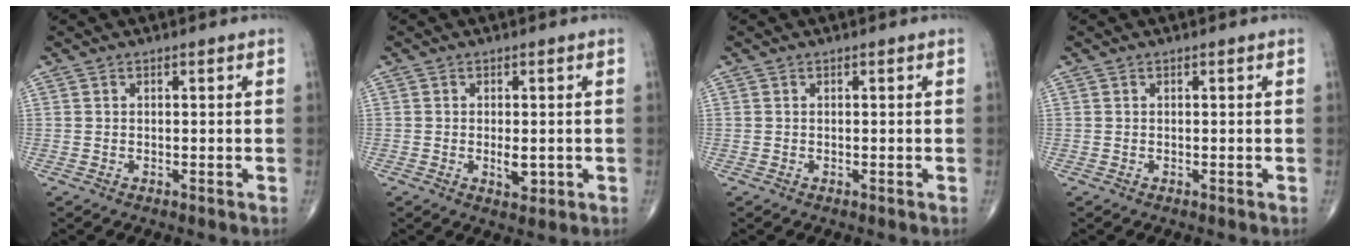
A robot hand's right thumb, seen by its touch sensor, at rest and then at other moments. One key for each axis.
{"total": 3.1, "fx": -0.5, "fy": 1.5, "fz": 2.6, "tx": -0.037, "ty": -0.004, "tz": -0.006}
{"total": 0.0}
{"total": 0.0}